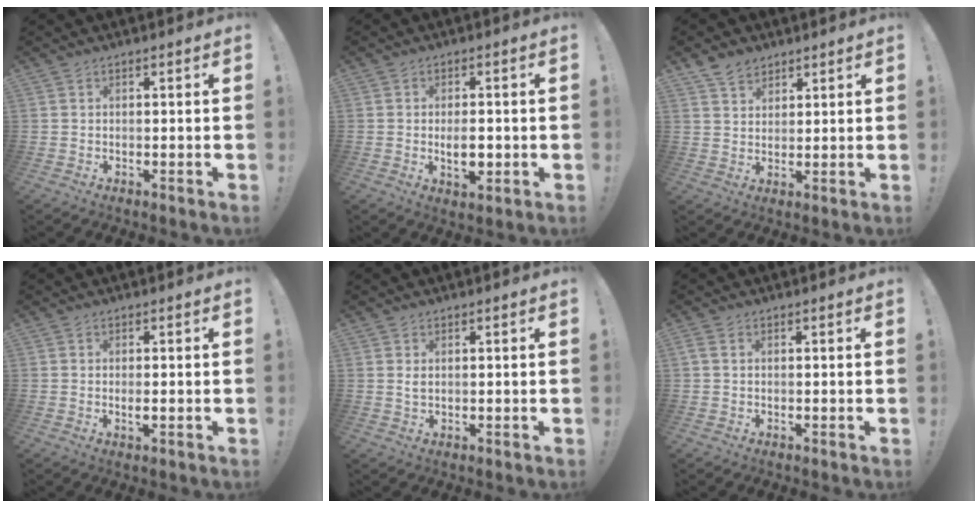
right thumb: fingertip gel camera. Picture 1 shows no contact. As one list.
[{"total": 5.8, "force": [-0.9, 3.0, 5.0], "torque": [-0.067, 0.000, -0.017]}, {"total": 5.7, "force": [4.2, 3.7, 1.3], "torque": [-0.024, -0.018, 0.080]}, {"total": 1.6, "force": [-0.1, 0.3, 1.6], "torque": [-0.021, -0.005, -0.003]}, {"total": 1.4, "force": [0.5, 0.8, 1.0], "torque": [-0.021, 0.002, 0.009]}, {"total": 1.2, "force": [0.3, 0.8, 0.9], "torque": [-0.020, 0.004, 0.006]}]